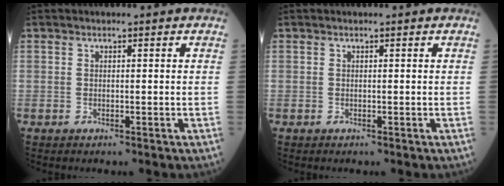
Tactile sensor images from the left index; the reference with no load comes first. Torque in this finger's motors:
{"motor_torque": [0.03, 0.06, 0.00, 0.00]}